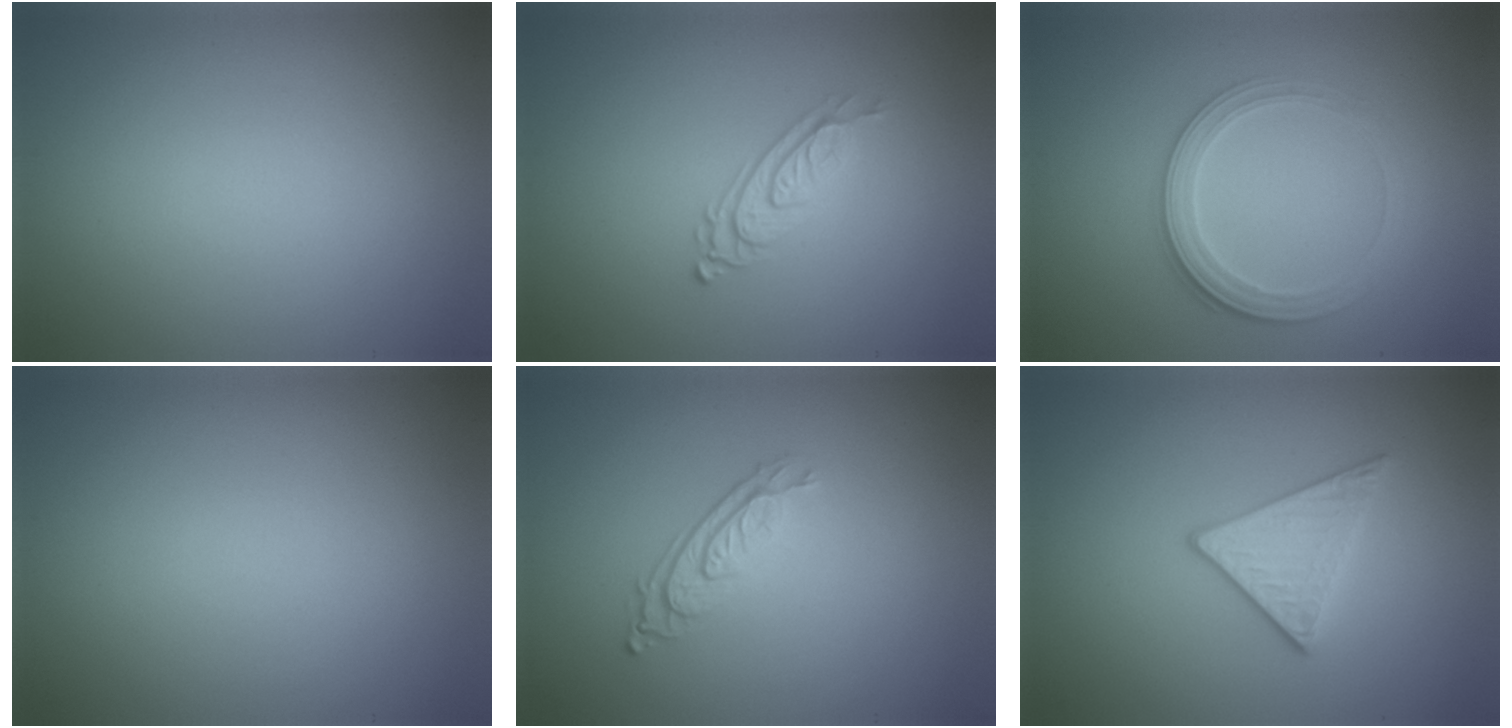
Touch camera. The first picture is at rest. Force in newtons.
{"total": 2.8, "press": 2.0, "slide": 2.0}
{"total": 2.8, "press": 2.6, "slide": 0.9}
{"total": 0.0}
{"total": 2.9, "press": 2.1, "slide": 2.1}
{"total": 2.8, "press": 2.6, "slide": 1.0}